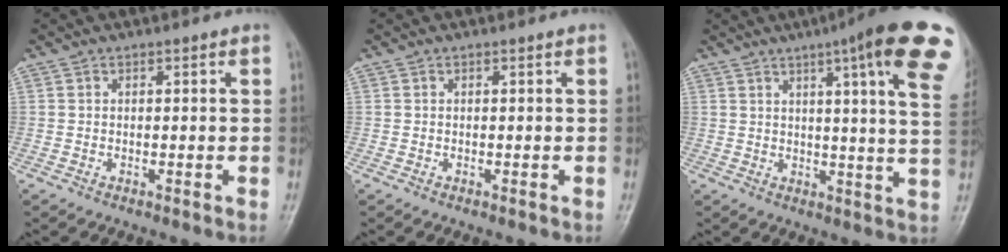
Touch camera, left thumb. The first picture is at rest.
{"total": 0.0}
{"total": 19.9, "force": [10.0, 2.4, 17.1], "torque": [-0.208, -0.026, 0.110]}